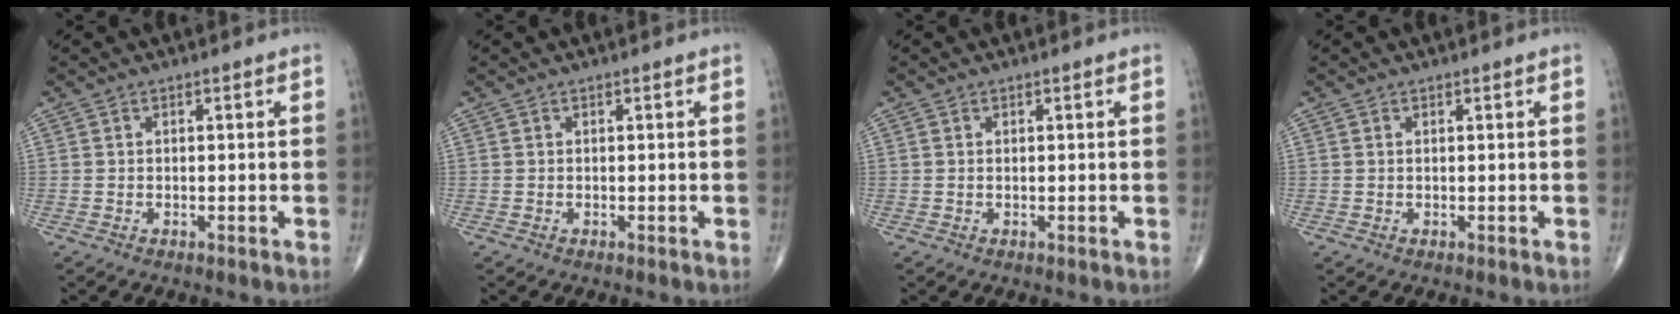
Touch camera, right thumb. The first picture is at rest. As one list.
[{"total": 0.0}, {"total": 0.0}, {"total": 0.0}]